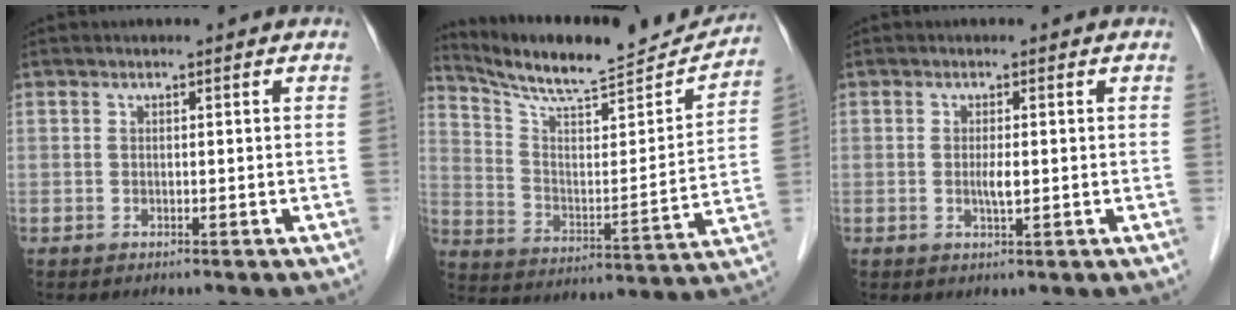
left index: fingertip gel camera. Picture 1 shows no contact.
{"total": 19.3, "force": [18.4, 1.8, 5.6], "torque": [-0.103, -0.038, 0.277]}
{"total": 1.7, "force": [-0.1, 0.3, 1.7], "torque": [-0.035, -0.002, -0.001]}